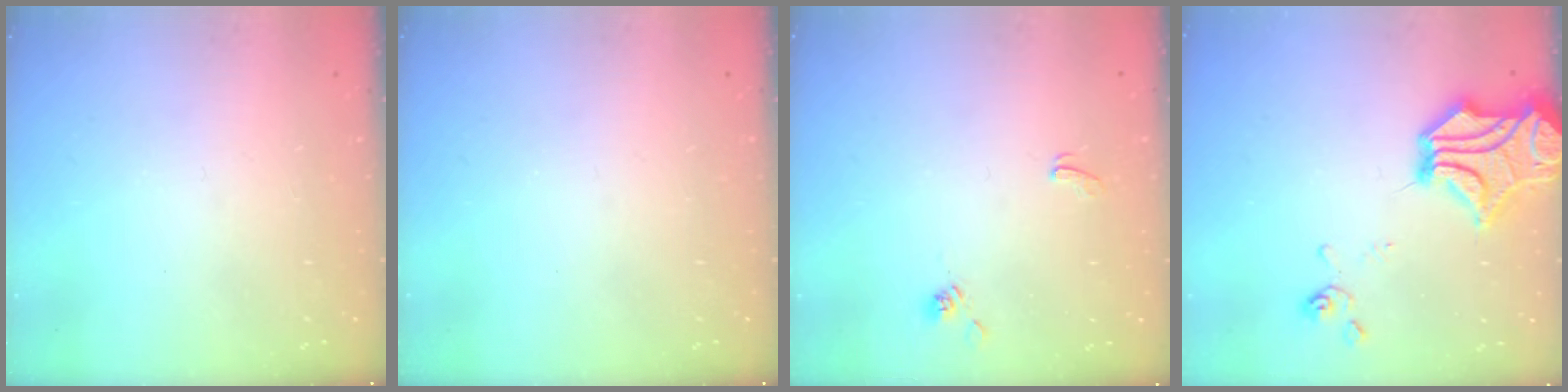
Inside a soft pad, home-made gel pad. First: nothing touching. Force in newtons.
{"total": 0.0}
{"total": 1.4, "press": 1.4, "slide": 0.4}
{"total": 11.0, "press": 10.7, "slide": 2.7}